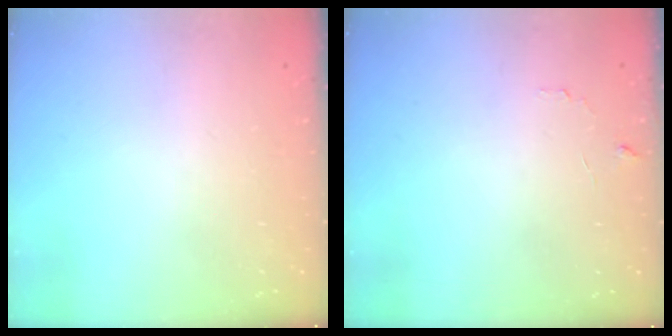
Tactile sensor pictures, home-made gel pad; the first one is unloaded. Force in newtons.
{"total": 4.3, "press": 4.3, "slide": 0.3}